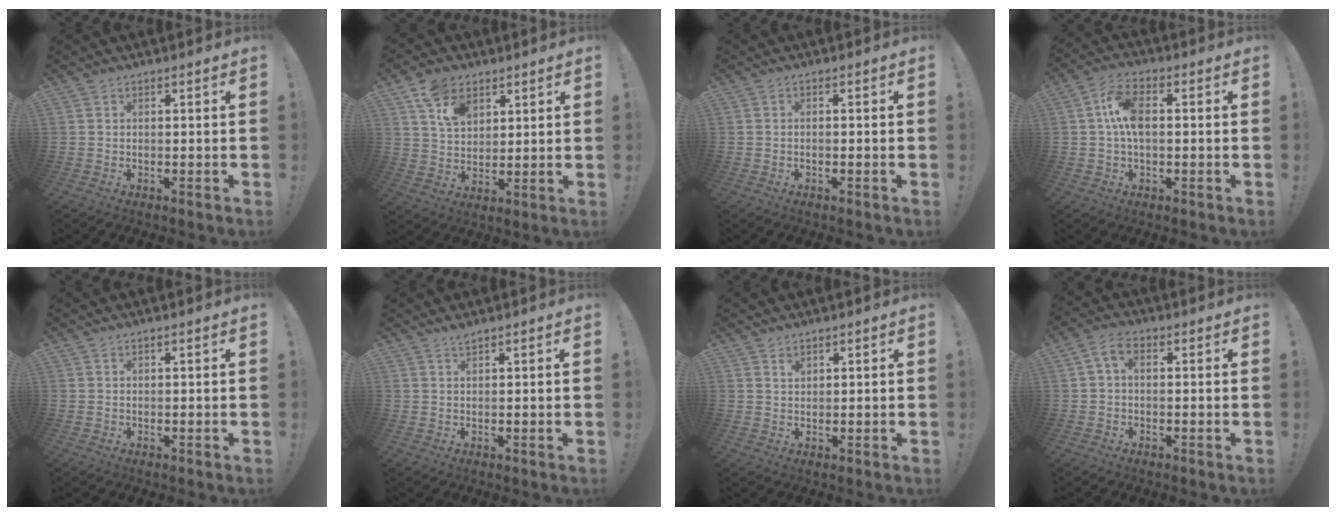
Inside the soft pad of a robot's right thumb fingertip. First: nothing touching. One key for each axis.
{"total": 10.2, "fx": 5.8, "fy": 6.9, "fz": 4.6, "tx": -0.080, "ty": -0.017, "tz": 0.112}
{"total": 0.9, "fx": -0.7, "fy": 0.1, "fz": 0.6, "tx": -0.011, "ty": 0.000, "tz": -0.012}
{"total": 8.7, "fx": 0.7, "fy": 4.6, "fz": 7.3, "tx": -0.148, "ty": 0.007, "tz": 0.011}
{"total": 0.0}
{"total": 2.1, "fx": 1.8, "fy": 0.2, "fz": 0.9, "tx": -0.015, "ty": -0.010, "tz": 0.032}
{"total": 1.4, "fx": 1.1, "fy": 0.8, "fz": 0.4, "tx": 0.003, "ty": -0.007, "tz": 0.019}
{"total": 4.3, "fx": 0.6, "fy": 2.4, "fz": 3.5, "tx": -0.061, "ty": 0.005, "tz": 0.013}